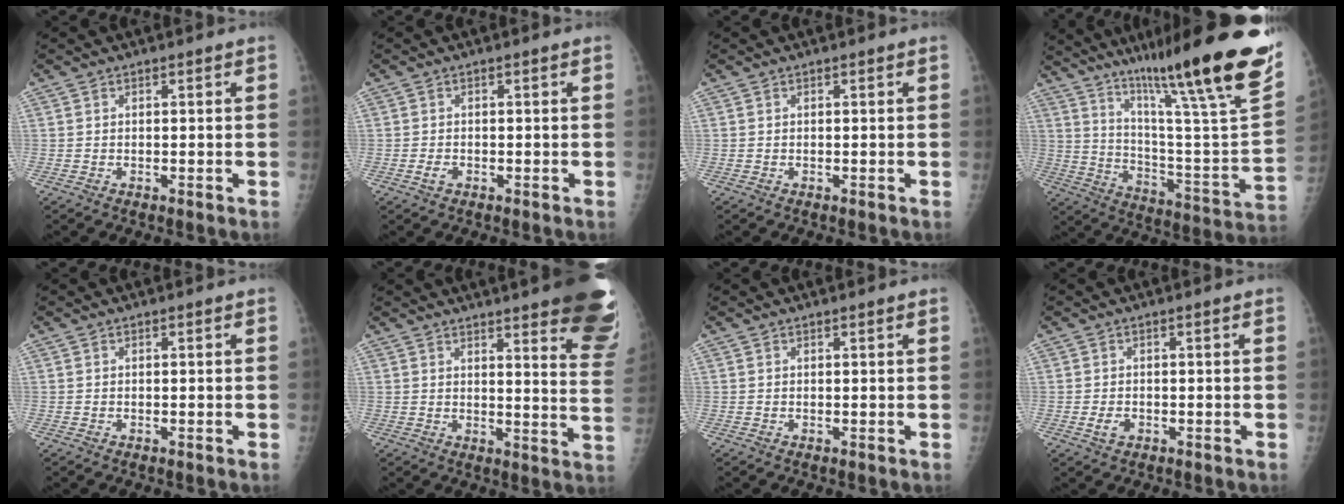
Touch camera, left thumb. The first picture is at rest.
{"total": 1.3, "force": [-0.6, 0.8, 0.8], "torque": [-0.018, 0.002, -0.011]}
{"total": 0.0}
{"total": 32.1, "force": [22.0, 3.0, 23.1], "torque": [-0.310, -0.107, 0.331]}
{"total": 0.0}
{"total": 22.2, "force": [16.1, 3.9, 14.7], "torque": [-0.143, -0.092, 0.181]}
{"total": 0.6, "force": [0.5, 0.0, 0.3], "torque": [-0.005, 0.002, 0.007]}
{"total": 1.9, "force": [-0.6, 1.3, 1.2], "torque": [-0.022, 0.001, -0.010]}